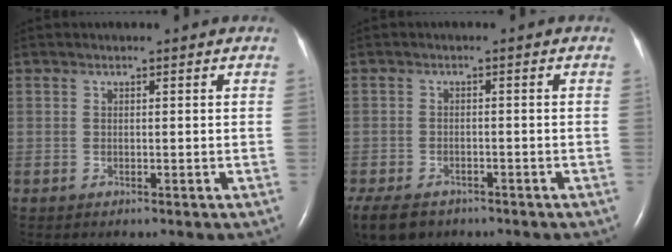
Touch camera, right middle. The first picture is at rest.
{"total": 9.7, "force": [-6.4, 5.9, 4.2], "torque": [-0.100, -0.014, -0.093]}